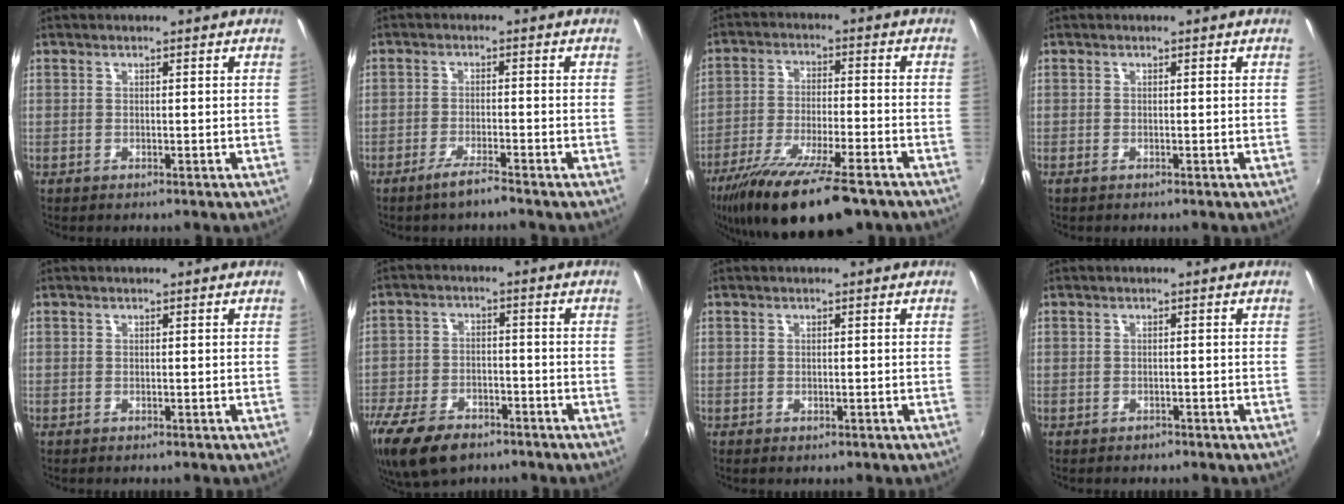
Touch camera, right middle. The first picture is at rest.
{"total": 3.6, "force": [-2.9, 0.0, 2.2], "torque": [-0.057, -0.004, -0.056]}
{"total": 18.2, "force": [-13.0, 4.2, 12.0], "torque": [-0.231, -0.052, -0.216]}
{"total": 0.7, "force": [-0.4, 0.4, 0.4], "torque": [-0.008, -0.005, -0.008]}
{"total": 0.0}
{"total": 15.7, "force": [-10.4, 8.3, 8.2], "torque": [-0.210, -0.033, -0.185]}
{"total": 0.8, "force": [-0.3, 0.7, 0.4], "torque": [-0.004, -0.004, -0.005]}
{"total": 1.0, "force": [-0.8, 0.7, 0.2], "torque": [-0.006, 0.001, -0.010]}